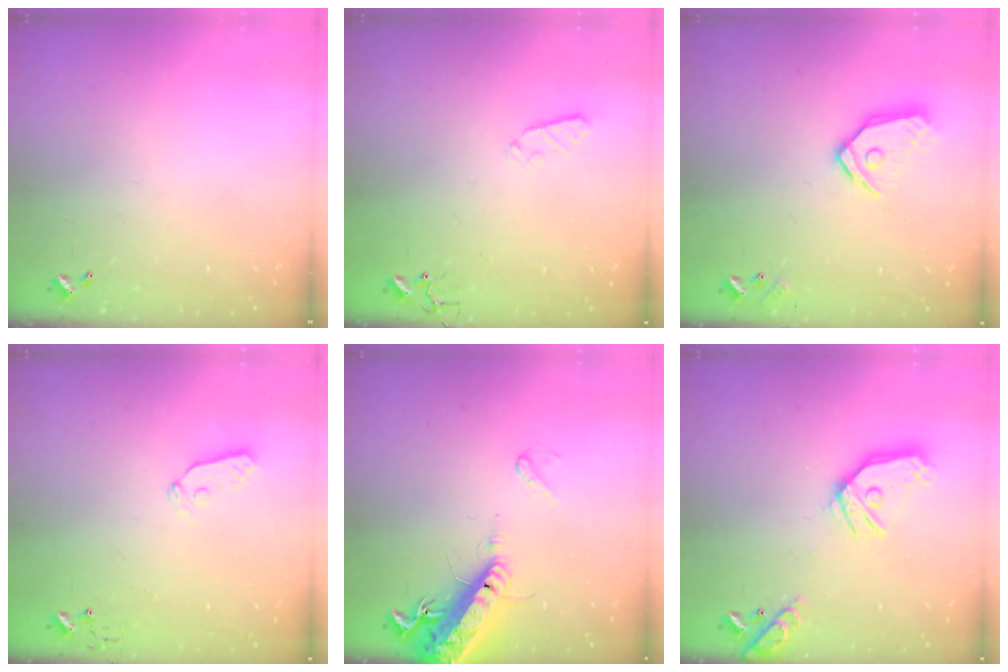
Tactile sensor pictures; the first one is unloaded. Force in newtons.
{"total": 2.9, "press": 2.8, "slide": 0.5}
{"total": 12.1, "press": 12.0, "slide": 1.5}
{"total": 3.8, "press": 3.7, "slide": 0.5}
{"total": 16.9, "press": 16.5, "slide": 3.9}
{"total": 16.2, "press": 16.0, "slide": 2.5}